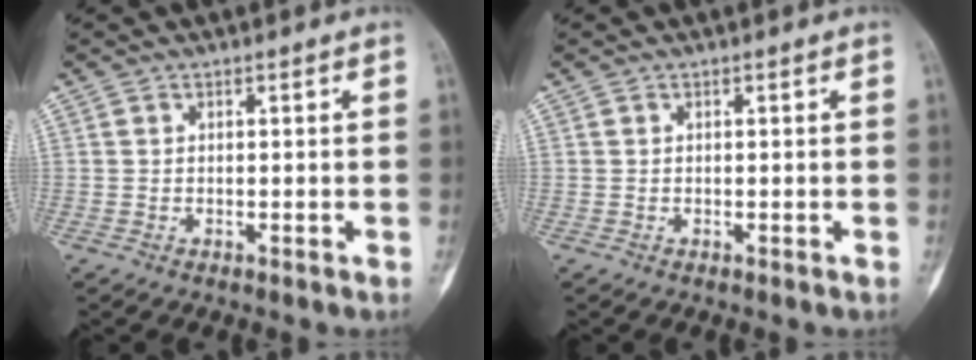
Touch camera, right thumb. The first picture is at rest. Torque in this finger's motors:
{"motor_torque": [0.00, 0.00, 0.03, -0.03, 0.00]}